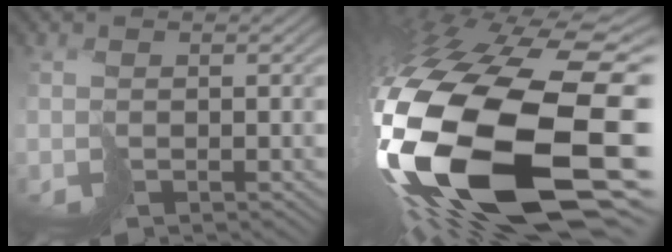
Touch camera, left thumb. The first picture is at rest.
{"total": 22.3, "force": [-4.9, 12.8, 17.6], "torque": [-0.404, -0.092, -0.045]}